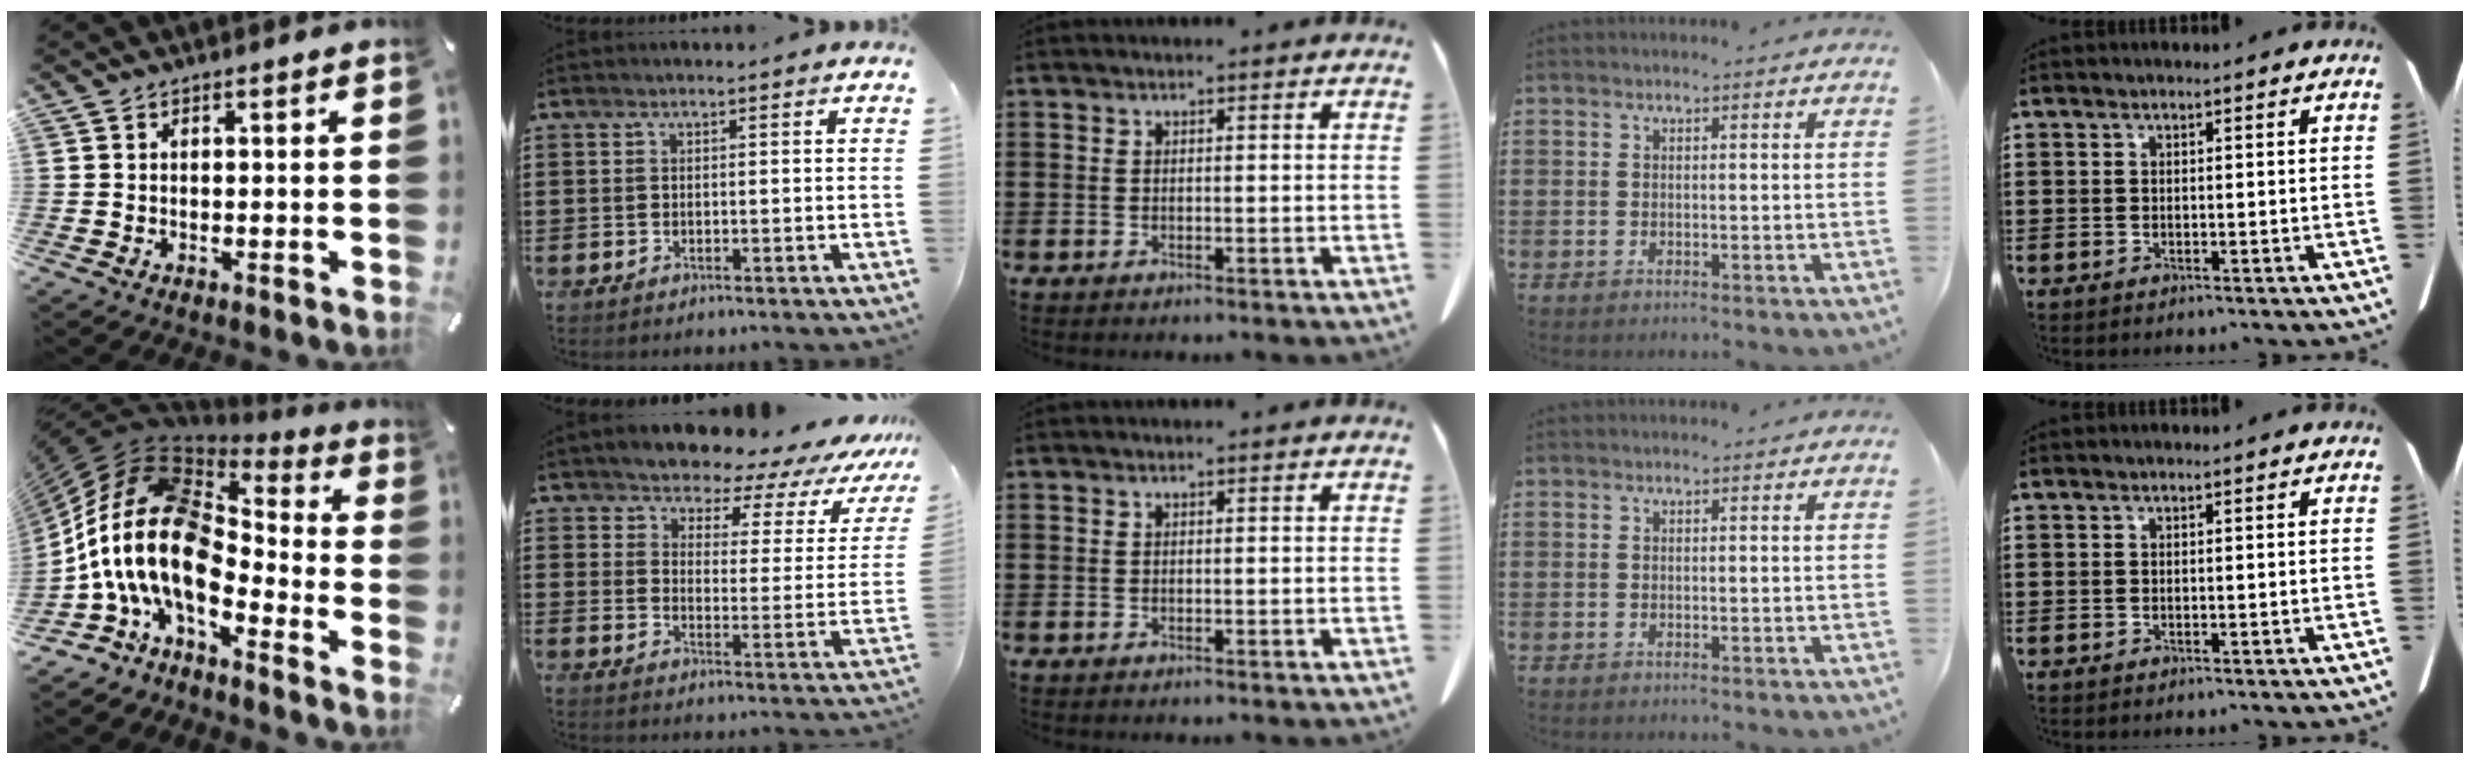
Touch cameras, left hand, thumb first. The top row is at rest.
{"thumb": {"total": 19.5, "force": [-5.0, 11.1, 15.2], "torque": [-0.350, -0.001, -0.097]}, "index": {"total": 4.6, "force": [4.1, 1.5, 1.3], "torque": [-0.046, -0.037, 0.063]}}